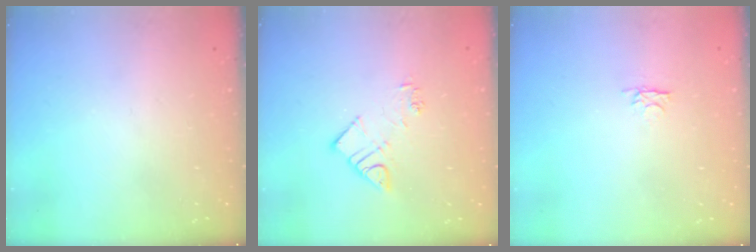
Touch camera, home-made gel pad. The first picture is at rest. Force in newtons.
{"total": 7.7, "press": 7.7, "slide": 0.2}
{"total": 2.8, "press": 2.7, "slide": 0.4}